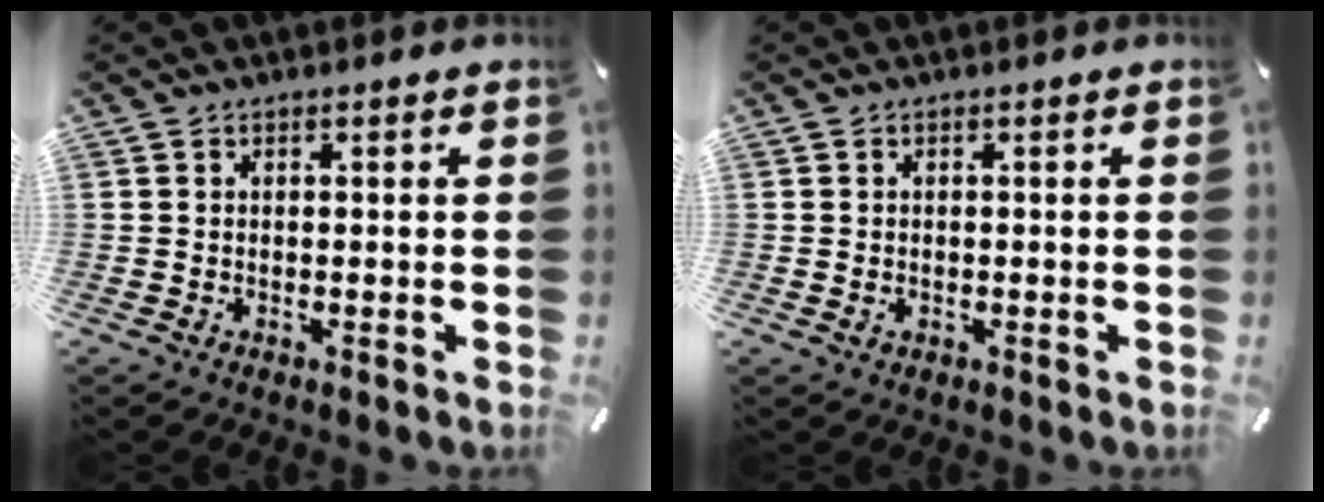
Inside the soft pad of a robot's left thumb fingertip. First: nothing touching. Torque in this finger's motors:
{"motor_torque": [-0.09, -0.03, -0.25, -0.12, -0.01]}